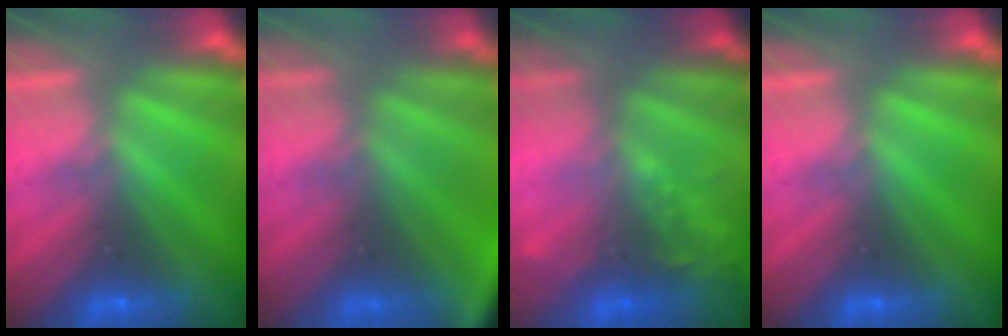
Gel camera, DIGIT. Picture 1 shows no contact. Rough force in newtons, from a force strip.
{"total": 7.5}
{"total": 1.9}
{"total": 0.0}